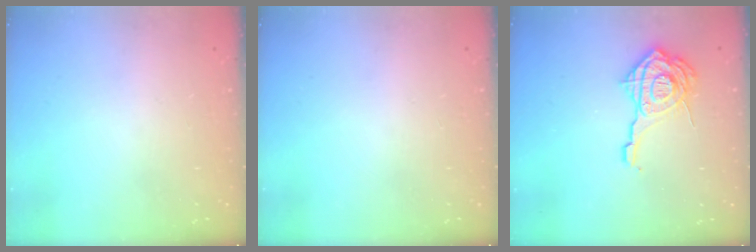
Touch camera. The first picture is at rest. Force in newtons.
{"total": 0.0}
{"total": 15.3, "press": 15.2, "slide": 1.5}